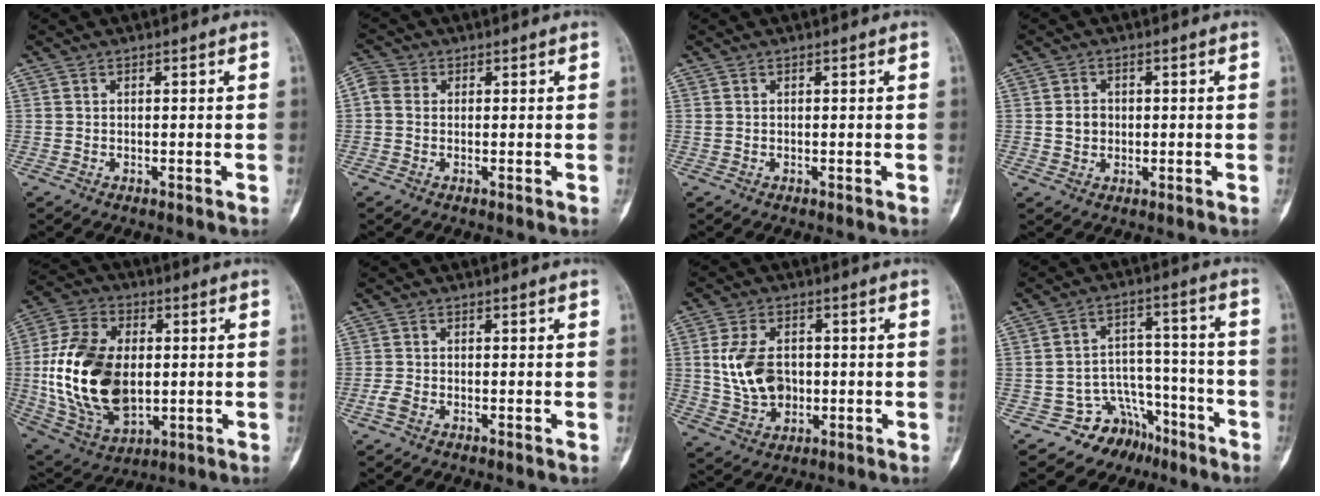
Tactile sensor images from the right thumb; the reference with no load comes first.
{"total": 3.2, "force": [0.3, 2.7, 1.6], "torque": [-0.033, 0.011, 0.000]}
{"total": 0.0}
{"total": 3.2, "force": [0.1, 2.7, 1.6], "torque": [-0.011, 0.005, 0.003]}
{"total": 22.4, "force": [-0.2, 14.1, 17.3], "torque": [-0.326, -0.003, 0.012]}
{"total": 1.8, "force": [-1.1, 0.9, 1.1], "torque": [-0.030, 0.000, -0.024]}
{"total": 10.3, "force": [0.4, 7.3, 7.3], "torque": [-0.122, 0.001, 0.016]}
{"total": 9.9, "force": [-6.7, 7.2, 1.2], "torque": [0.030, 0.100, -0.102]}